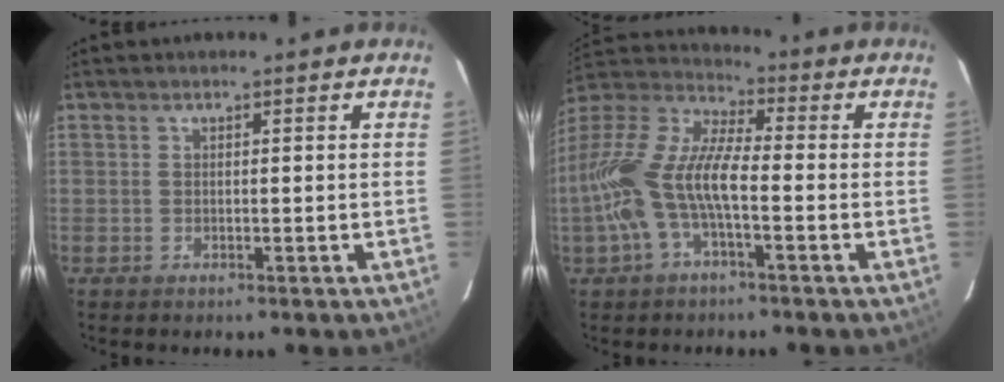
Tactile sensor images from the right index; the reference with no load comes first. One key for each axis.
{"total": 16.4, "fx": -3.9, "fy": 5.9, "fz": 14.8, "tx": -0.302, "ty": 0.000, "tz": -0.083}